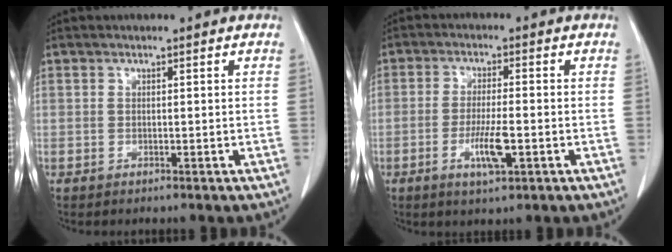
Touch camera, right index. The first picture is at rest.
{"total": 5.6, "force": [-1.9, 0.8, 5.2], "torque": [-0.097, -0.006, -0.031]}